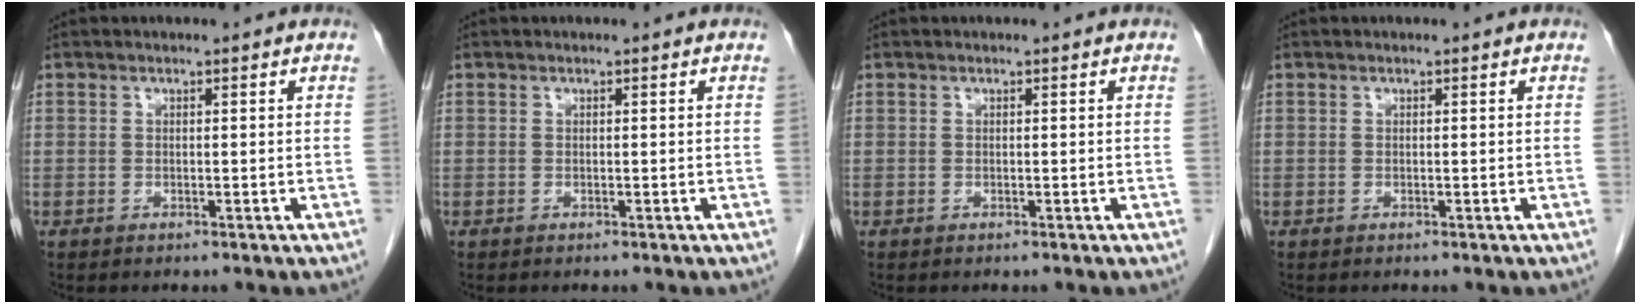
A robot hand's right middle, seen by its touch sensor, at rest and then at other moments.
{"total": 0.0}
{"total": 0.0}
{"total": 0.0}